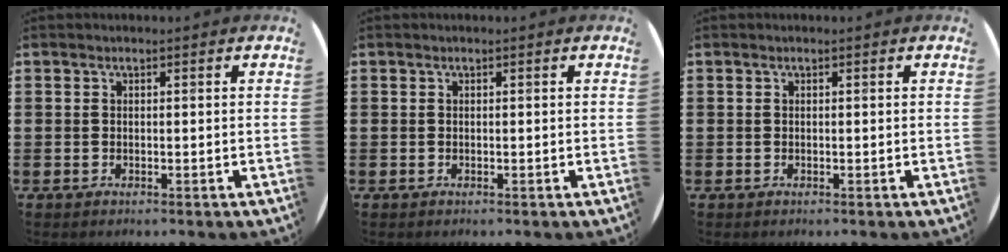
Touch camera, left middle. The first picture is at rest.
{"total": 0.0}
{"total": 0.0}